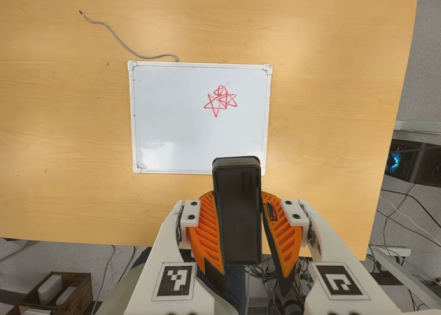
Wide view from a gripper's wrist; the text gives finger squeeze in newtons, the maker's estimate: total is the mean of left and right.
{"total": 9.5, "left": 8.2, "right": 10.7}